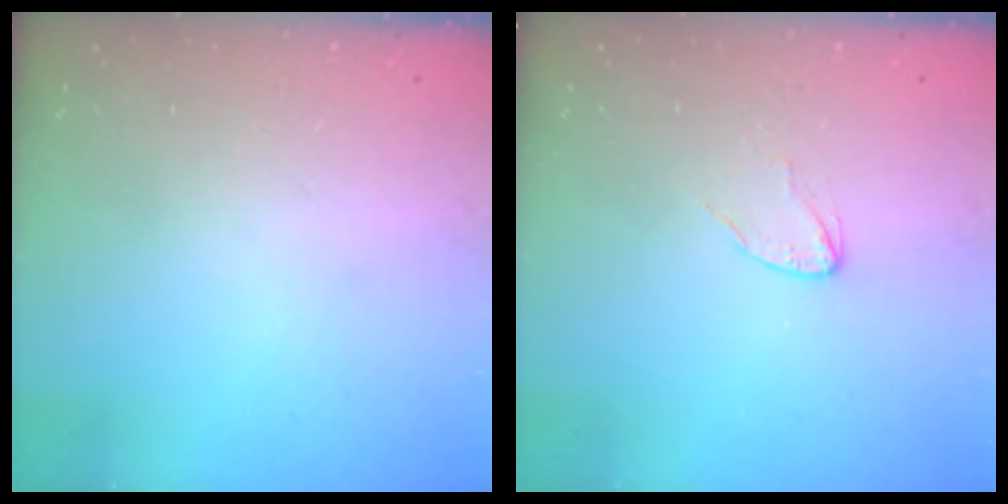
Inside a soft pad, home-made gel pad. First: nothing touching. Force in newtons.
{"total": 2.9, "press": 2.9, "slide": 0.2}